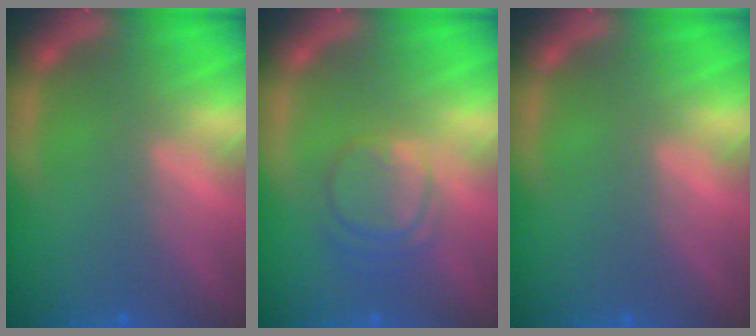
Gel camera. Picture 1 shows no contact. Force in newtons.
{"total": 4.0}
{"total": 0.0}